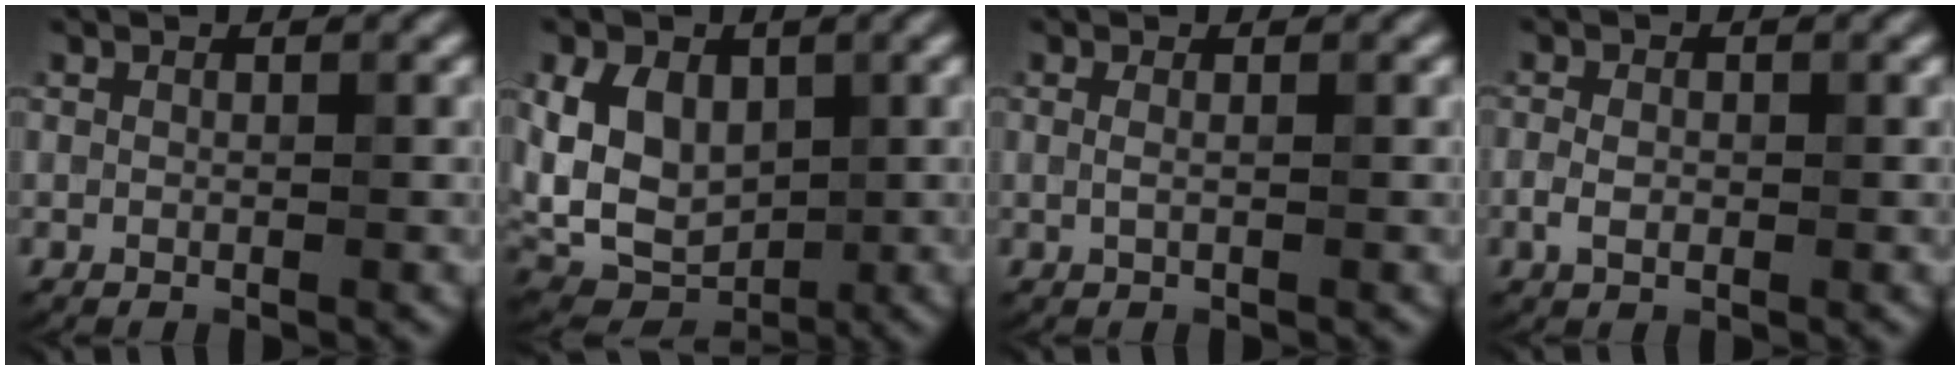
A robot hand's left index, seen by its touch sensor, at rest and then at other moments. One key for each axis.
{"total": 7.5, "fx": 1.1, "fy": 5.4, "fz": 5.1, "tx": -0.114, "ty": -0.007, "tz": 0.016}
{"total": 0.8, "fx": 0.1, "fy": 0.3, "fz": 0.8, "tx": -0.016, "ty": -0.001, "tz": 0.001}
{"total": 2.0, "fx": -0.3, "fy": 1.4, "fz": 1.4, "tx": -0.029, "ty": 0.000, "tz": -0.007}